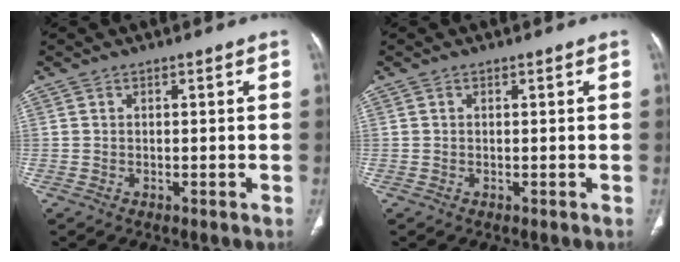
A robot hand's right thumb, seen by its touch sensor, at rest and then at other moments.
{"total": 0.0}